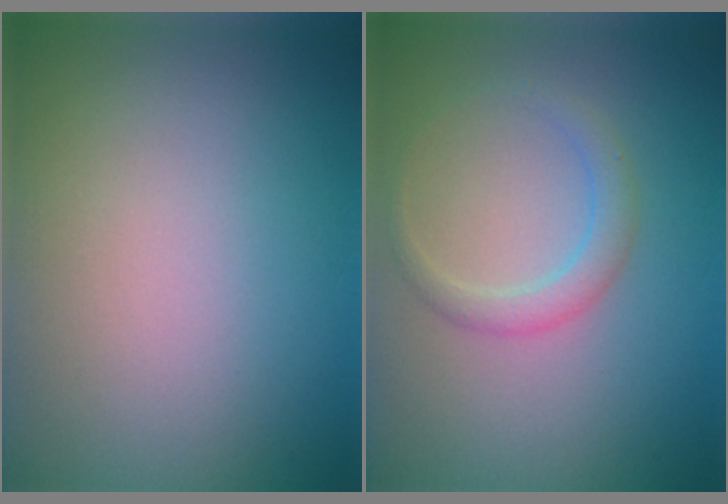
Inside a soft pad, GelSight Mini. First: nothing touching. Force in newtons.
{"total": 2.0, "press": 2.0, "slide": 0.2}